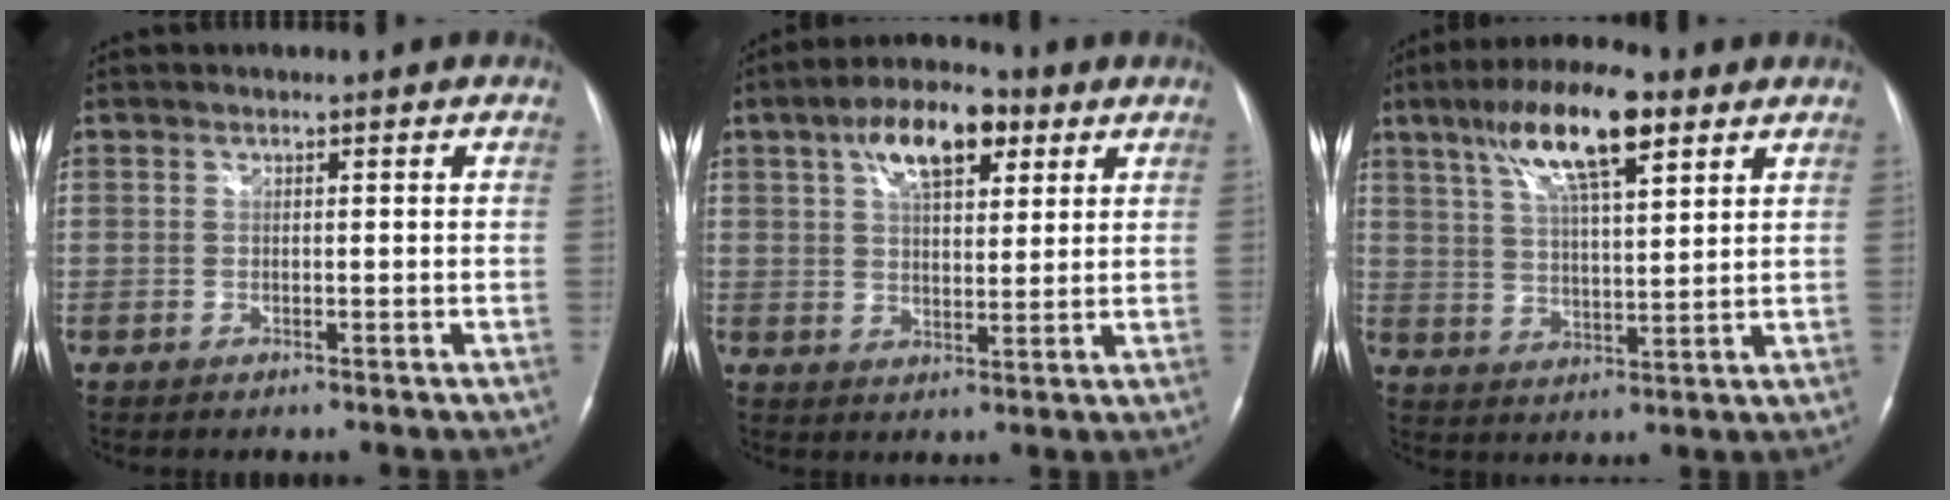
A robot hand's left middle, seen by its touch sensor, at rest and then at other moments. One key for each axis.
{"total": 10.0, "fx": 4.9, "fy": 4.2, "fz": 7.6, "tx": -0.133, "ty": 0.023, "tz": 0.083}
{"total": 13.0, "fx": 7.4, "fy": 3.0, "fz": 10.2, "tx": -0.188, "ty": 0.017, "tz": 0.130}